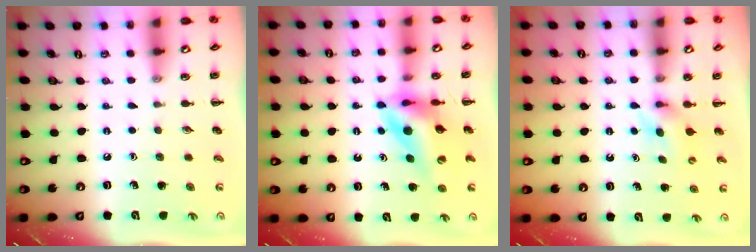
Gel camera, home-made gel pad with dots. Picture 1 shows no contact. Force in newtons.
{"total": 11.4, "press": 10.7, "slide": 3.9}
{"total": 4.9, "press": 4.7, "slide": 1.3}